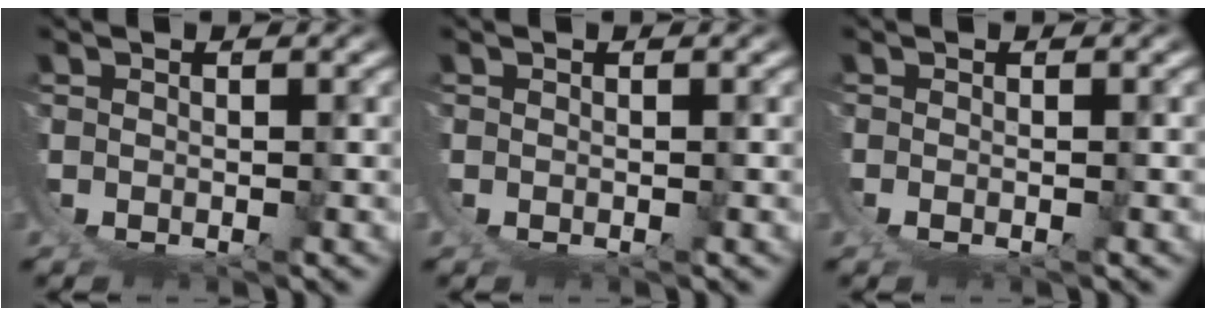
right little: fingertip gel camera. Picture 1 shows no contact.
{"total": 0.0}
{"total": 0.8, "force": [0.1, -0.4, 0.6], "torque": [-0.013, -0.002, 0.005]}